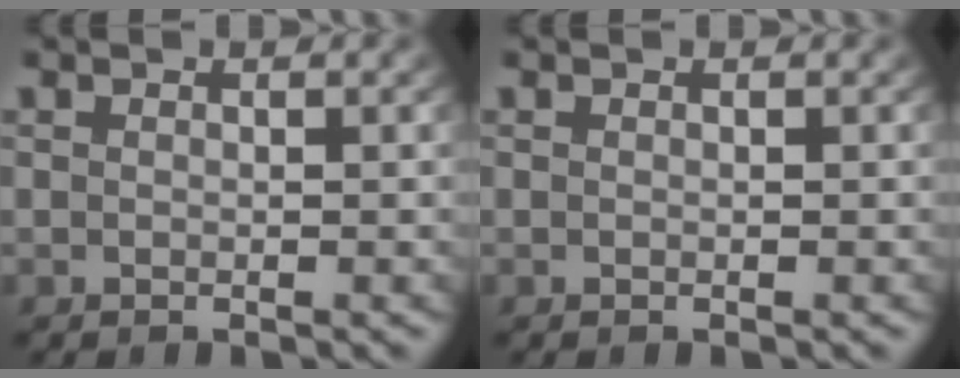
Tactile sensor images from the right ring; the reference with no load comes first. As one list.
[{"total": 0.0}]